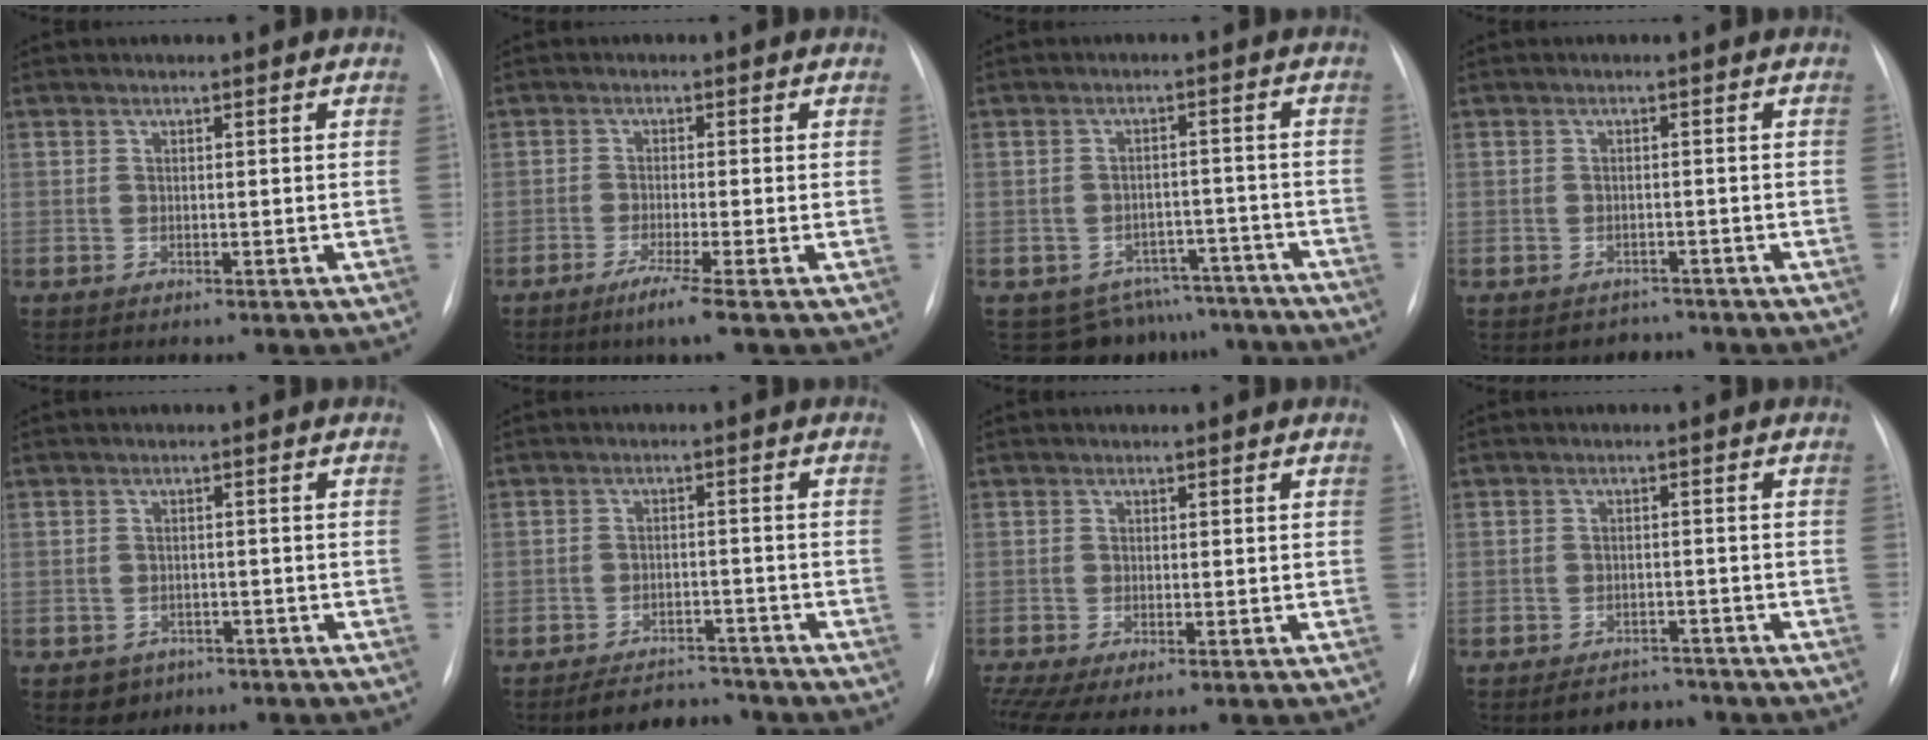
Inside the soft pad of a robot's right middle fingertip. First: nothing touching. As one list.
[{"total": 3.5, "force": [-2.1, -0.9, 2.7], "torque": [-0.052, -0.014, -0.043]}, {"total": 9.6, "force": [-8.3, 4.9, -0.6], "torque": [0.026, 0.030, -0.098]}, {"total": 1.9, "force": [-1.6, 1.0, -0.5], "torque": [0.003, 0.005, -0.020]}, {"total": 3.1, "force": [-1.6, 2.5, 0.6], "torque": [-0.006, 0.007, -0.014]}, {"total": 5.6, "force": [-5.2, 2.0, 0.8], "torque": [-0.007, 0.000, -0.079]}, {"total": 4.3, "force": [-2.4, 1.5, 3.2], "torque": [-0.065, -0.008, -0.043]}, {"total": 3.9, "force": [-3.4, 1.9, 0.5], "torque": [-0.002, 0.006, -0.044]}]